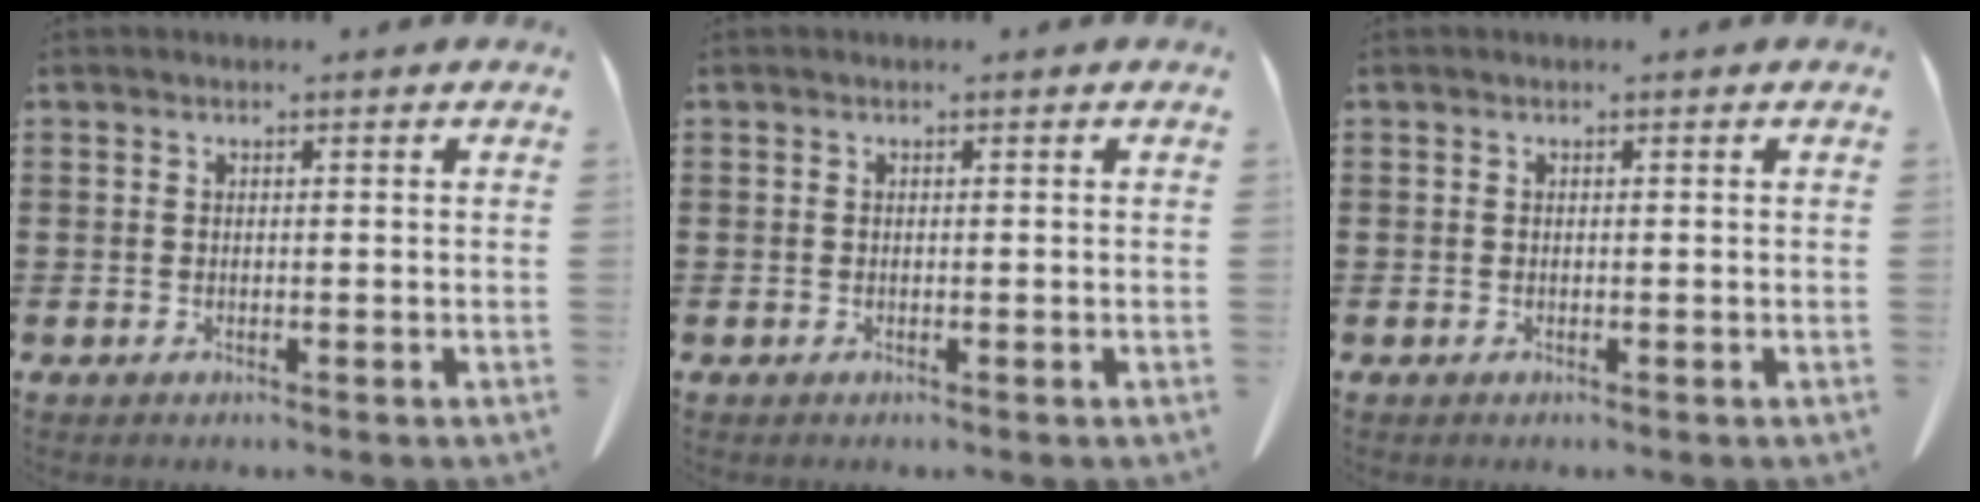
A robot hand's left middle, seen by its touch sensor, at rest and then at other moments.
{"total": 0.0}
{"total": 0.0}